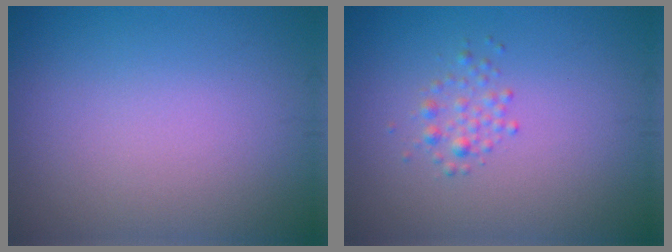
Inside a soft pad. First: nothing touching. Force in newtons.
{"total": 1.4, "press": 1.4, "slide": 0.1}